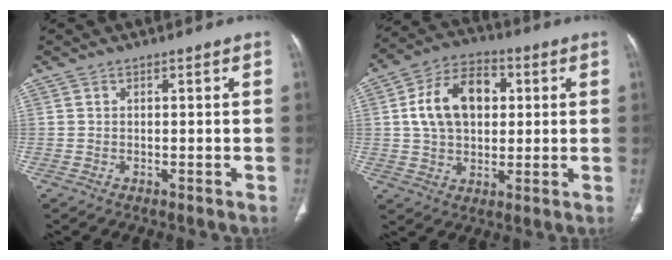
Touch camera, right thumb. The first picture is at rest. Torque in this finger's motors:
{"motor_torque": [1.03, 2.20, 1.22, -0.15, 0.15]}